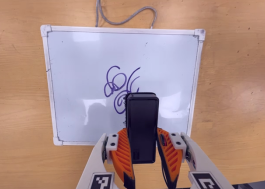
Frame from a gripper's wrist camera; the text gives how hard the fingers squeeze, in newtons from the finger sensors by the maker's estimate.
{"total": 6.0, "left": 4.8, "right": 7.2}